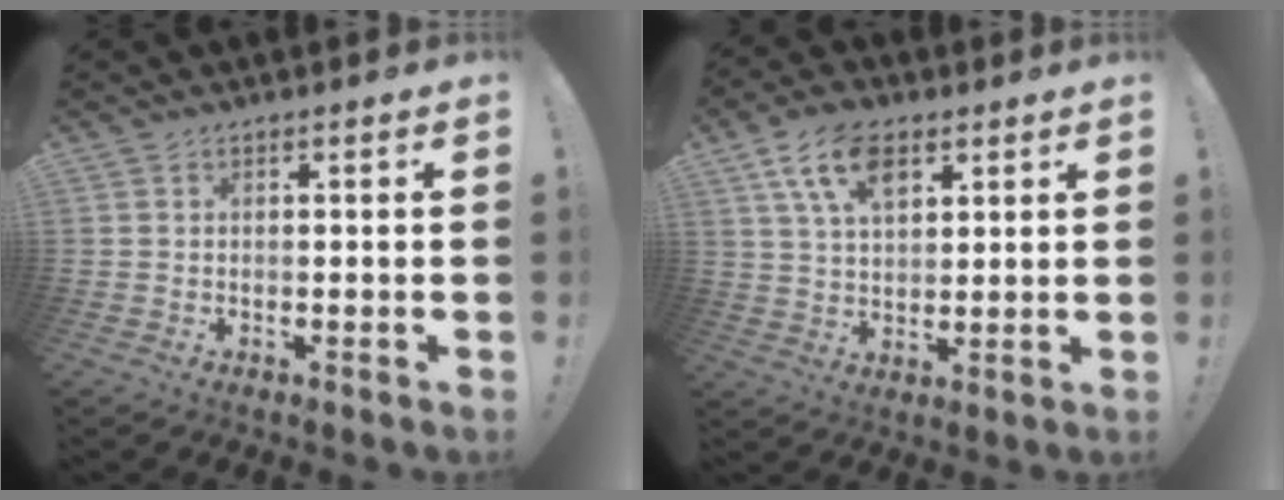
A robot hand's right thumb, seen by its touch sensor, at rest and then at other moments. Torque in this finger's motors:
{"motor_torque": [0.18, 1.88, 0.82, 0.43, 0.06]}